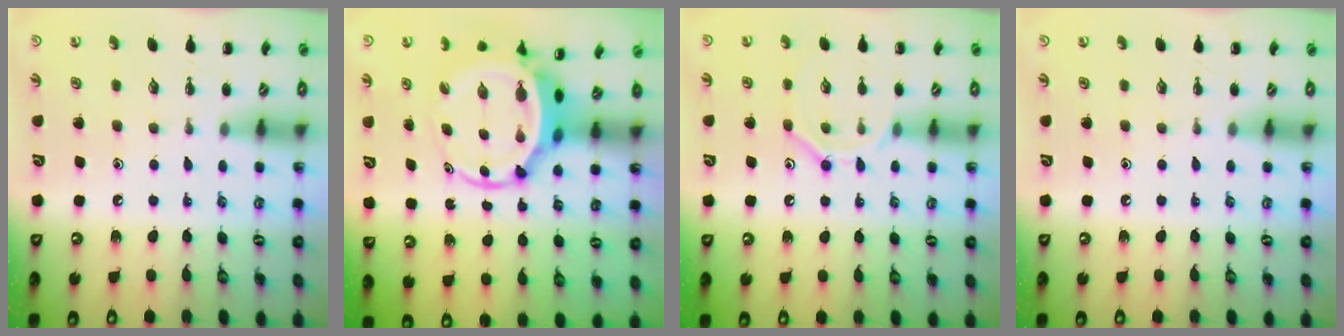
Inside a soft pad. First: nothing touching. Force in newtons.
{"total": 5.4, "press": 5.3, "slide": 1.3}
{"total": 10.8, "press": 10.7, "slide": 0.6}
{"total": 0.0}